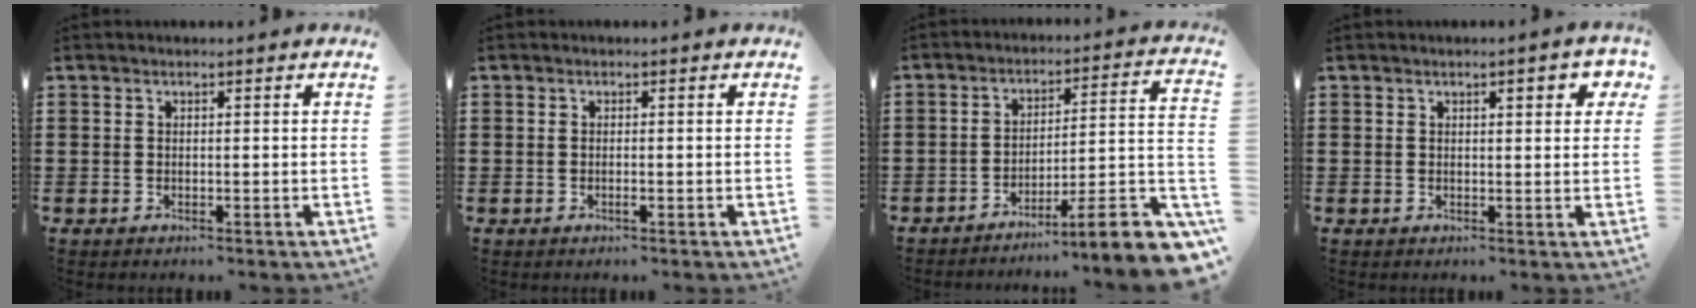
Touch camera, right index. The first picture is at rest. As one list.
[{"total": 0.9, "force": [-0.3, 0.1, 0.8], "torque": [-0.023, -0.007, -0.007]}, {"total": 7.9, "force": [-5.7, -0.1, 5.5], "torque": [-0.076, -0.014, -0.112]}, {"total": 2.7, "force": [1.2, 0.8, 2.3], "torque": [-0.032, 0.000, 0.014]}]